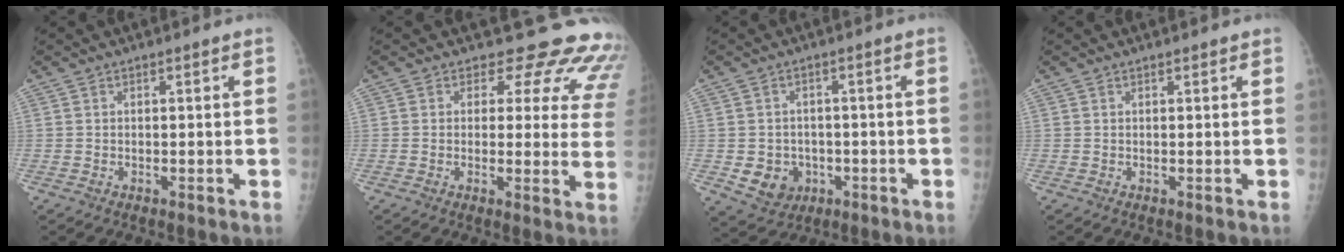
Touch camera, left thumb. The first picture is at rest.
{"total": 14.9, "force": [12.7, 6.7, 3.9], "torque": [0.007, -0.082, 0.108]}
{"total": 6.1, "force": [-1.5, 5.4, 2.5], "torque": [-0.018, 0.008, -0.011]}
{"total": 0.5, "force": [0.5, 0.1, 0.1], "torque": [-0.002, -0.001, 0.007]}